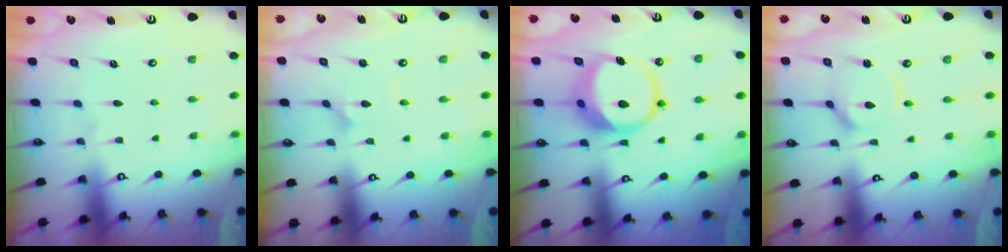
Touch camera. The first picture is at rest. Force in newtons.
{"total": 1.4, "press": 1.4, "slide": 0.1}
{"total": 11.7, "press": 11.6, "slide": 1.6}
{"total": 9.5, "press": 9.4, "slide": 0.9}